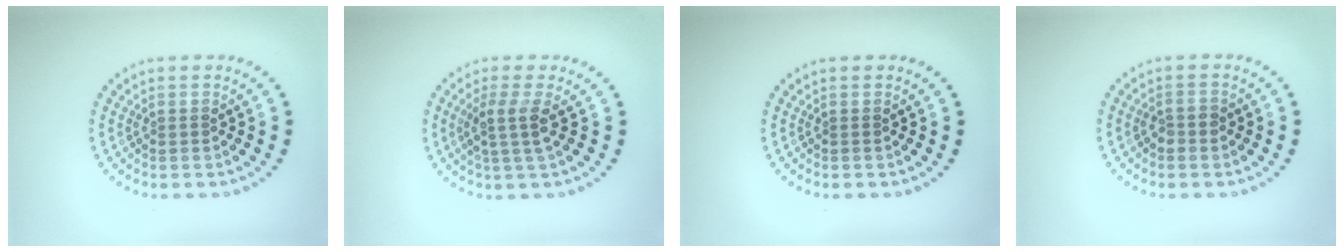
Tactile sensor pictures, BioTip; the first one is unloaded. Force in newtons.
{"total": 2.5, "press": 2.0, "slide": 1.5}
{"total": 0.0}
{"total": 1.3, "press": 1.3, "slide": 0.4}